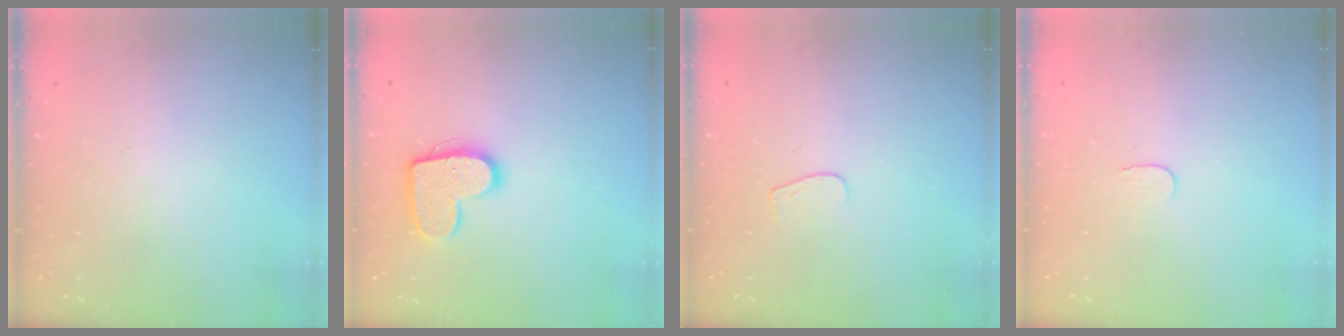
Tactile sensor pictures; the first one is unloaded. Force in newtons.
{"total": 12.8, "press": 12.8, "slide": 0.6}
{"total": 3.1, "press": 3.1, "slide": 0.2}
{"total": 3.2, "press": 3.2, "slide": 0.3}